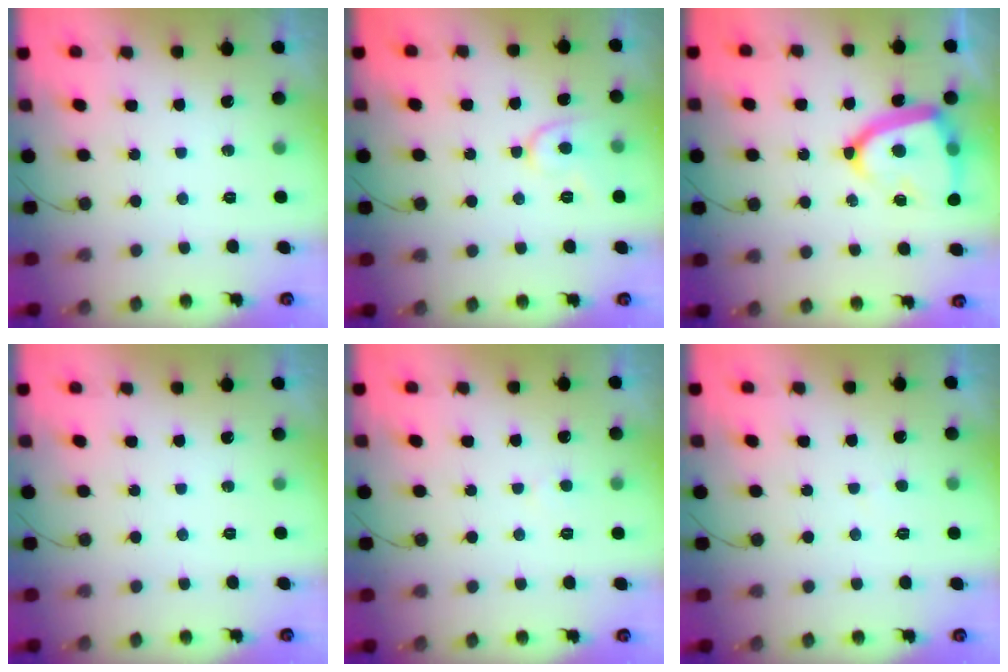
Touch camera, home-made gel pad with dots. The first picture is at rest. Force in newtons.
{"total": 7.3, "press": 7.3, "slide": 0.8}
{"total": 16.9, "press": 16.8, "slide": 1.5}
{"total": 0.0}
{"total": 2.5, "press": 2.4, "slide": 0.3}
{"total": 2.1, "press": 2.1, "slide": 0.2}